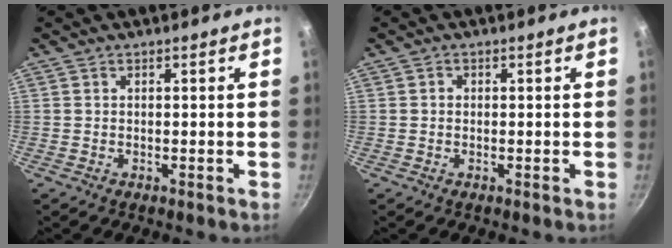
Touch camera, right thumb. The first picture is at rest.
{"total": 0.6, "force": [0.0, 0.6, 0.2], "torque": [-0.002, 0.003, -0.001]}